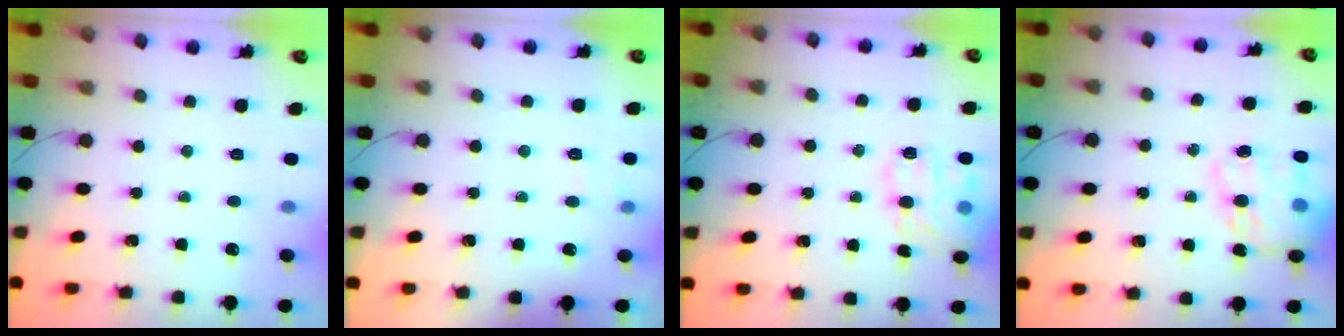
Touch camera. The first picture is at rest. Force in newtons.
{"total": 4.0, "press": 3.5, "slide": 2.0}
{"total": 15.5, "press": 15.5, "slide": 0.6}
{"total": 19.2, "press": 18.7, "slide": 4.5}